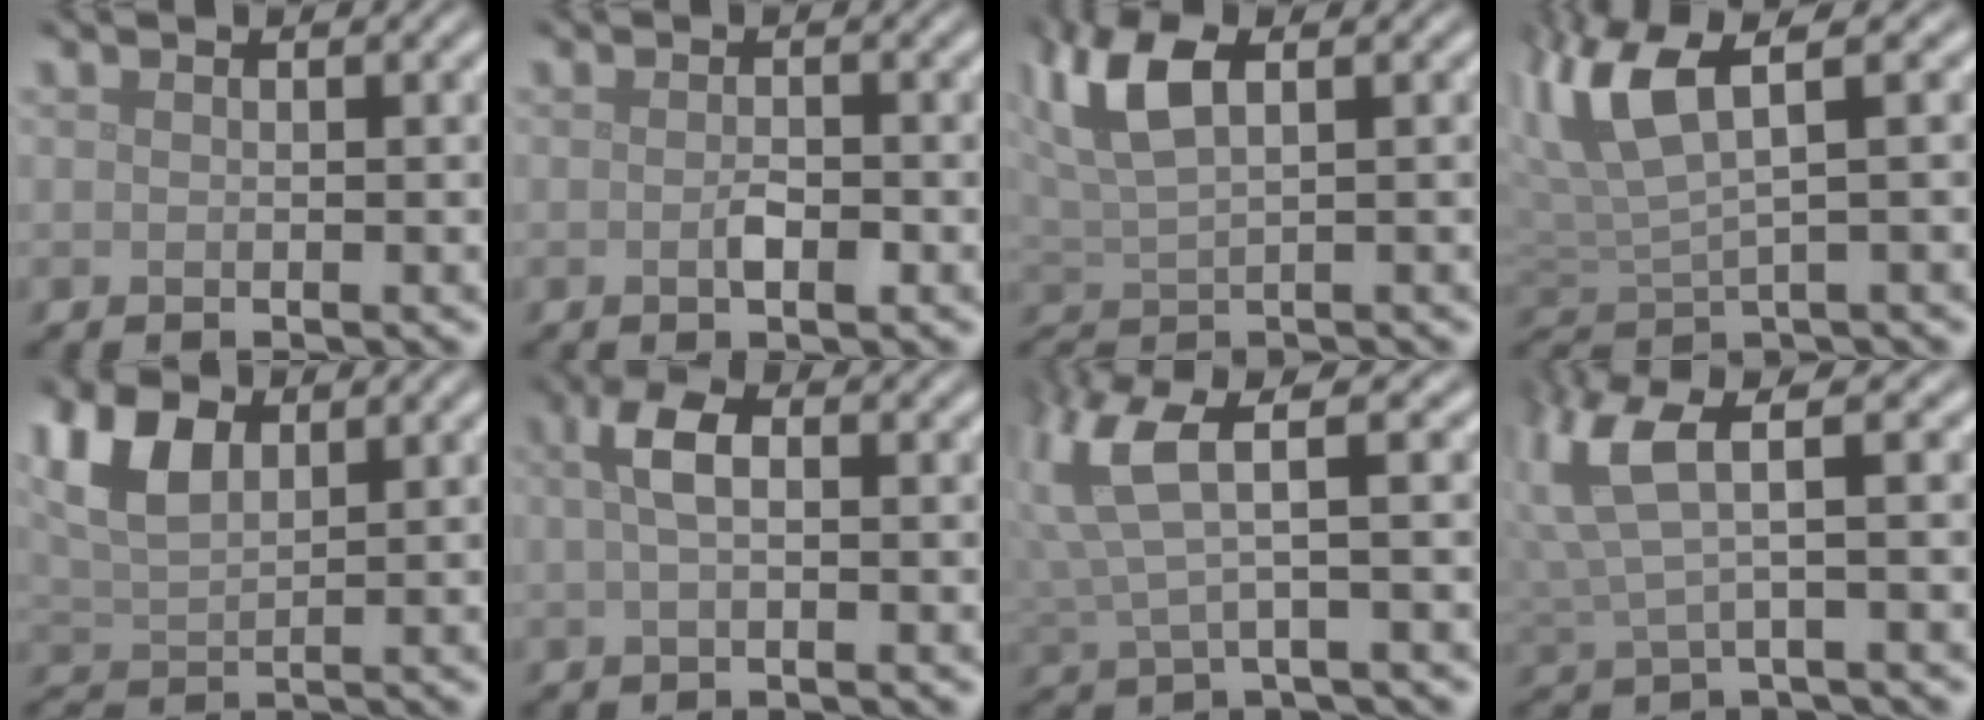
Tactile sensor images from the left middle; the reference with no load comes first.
{"total": 1.4, "force": [-0.5, 0.5, 1.2], "torque": [-0.025, -0.002, -0.009]}
{"total": 5.1, "force": [1.5, 2.1, 4.4], "torque": [-0.094, 0.009, 0.027]}
{"total": 5.9, "force": [2.7, 1.7, 5.0], "torque": [-0.109, 0.013, 0.046]}
{"total": 4.4, "force": [1.9, 2.5, 3.1], "torque": [-0.065, 0.008, 0.035]}
{"total": 2.7, "force": [0.4, 1.1, 2.4], "torque": [-0.050, 0.008, 0.001]}
{"total": 5.2, "force": [2.1, 1.1, 4.6], "torque": [-0.113, 0.006, 0.040]}
{"total": 4.6, "force": [1.8, 0.9, 4.2], "torque": [-0.104, 0.003, 0.032]}